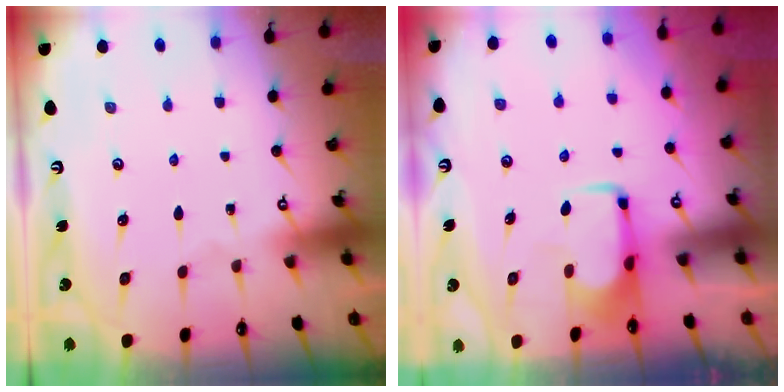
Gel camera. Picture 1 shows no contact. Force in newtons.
{"total": 2.0, "press": 2.0, "slide": 0.4}